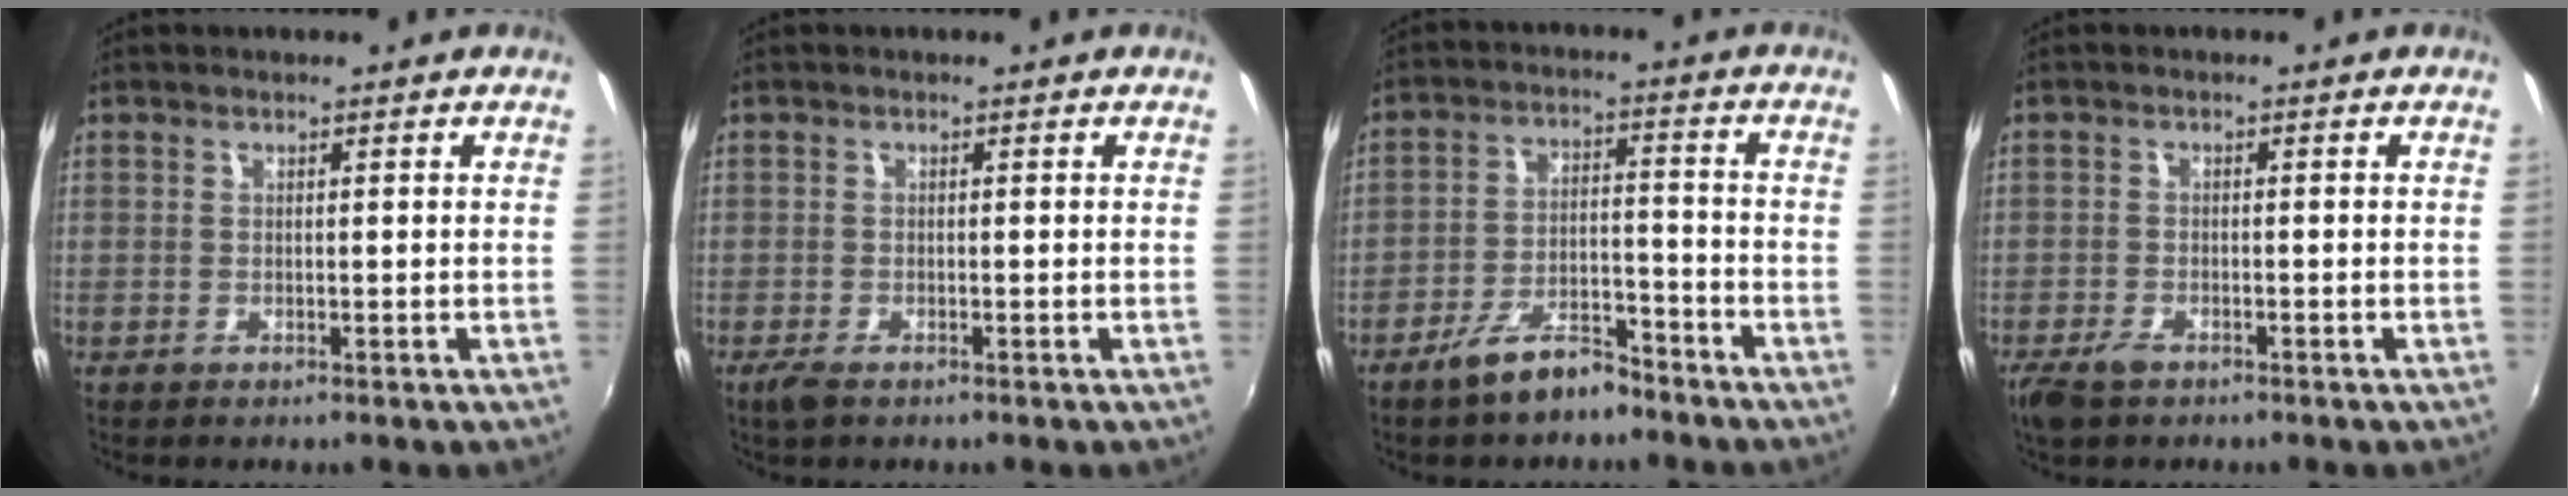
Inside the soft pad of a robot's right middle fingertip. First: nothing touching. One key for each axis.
{"total": 2.2, "fx": -1.5, "fy": 0.8, "fz": 1.5, "tx": -0.030, "ty": -0.009, "tz": -0.027}
{"total": 8.1, "fx": -6.5, "fy": 2.6, "fz": 4.1, "tx": -0.083, "ty": 0.010, "tz": -0.105}
{"total": 3.8, "fx": -2.8, "fy": 1.7, "fz": 2.1, "tx": -0.055, "ty": -0.011, "tz": -0.053}